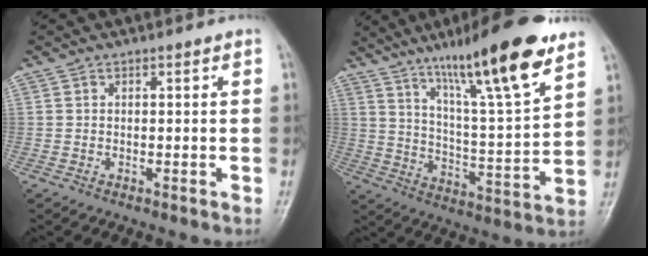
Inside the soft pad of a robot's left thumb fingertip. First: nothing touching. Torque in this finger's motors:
{"motor_torque": [0.50, 0.59, 1.63, -1.14, 0.28]}